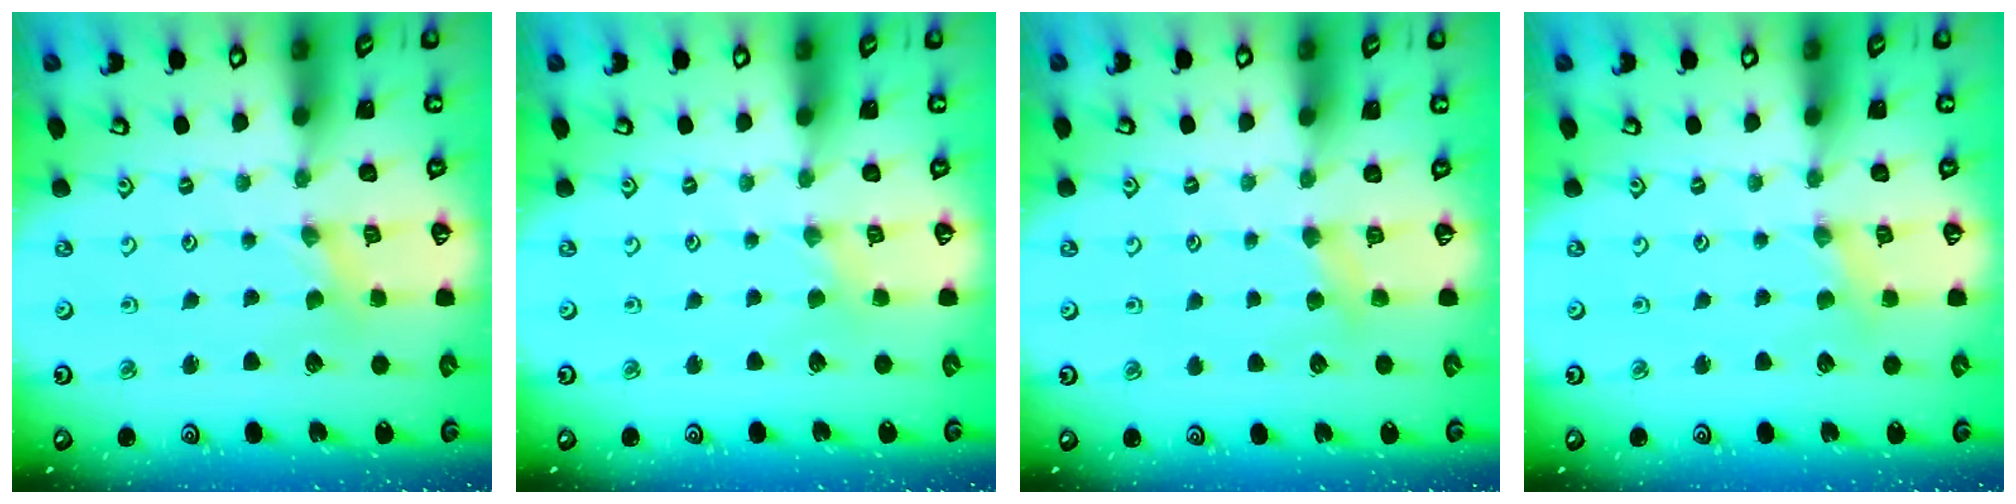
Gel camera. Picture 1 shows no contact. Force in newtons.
{"total": 1.3, "press": 1.3, "slide": 0.2}
{"total": 4.0, "press": 3.9, "slide": 0.6}
{"total": 2.0, "press": 1.9, "slide": 0.4}